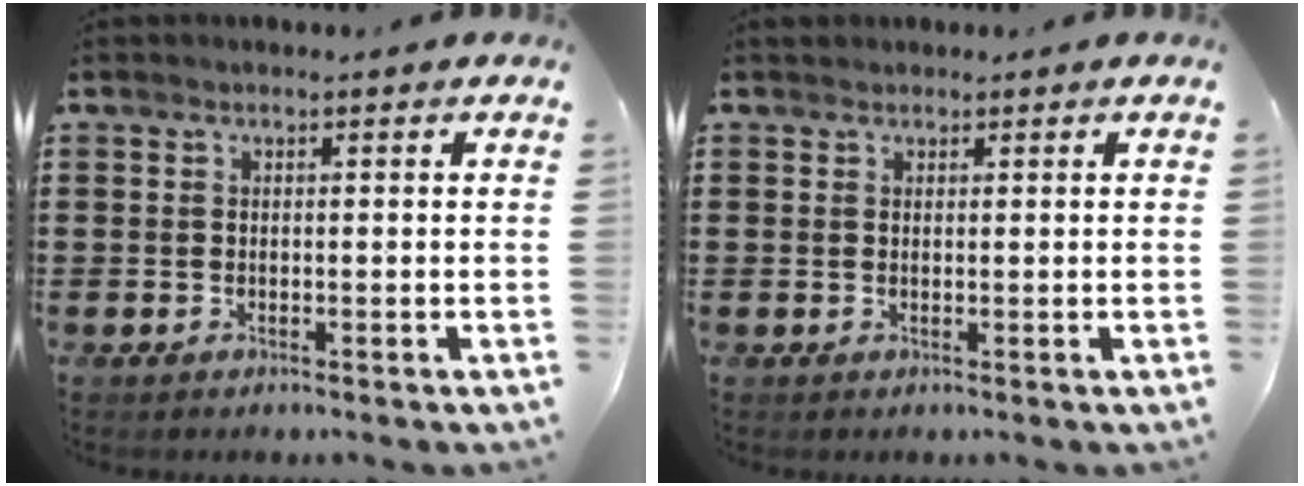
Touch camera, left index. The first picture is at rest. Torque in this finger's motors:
{"motor_torque": [0.02, 0.03, 0.01, -0.01]}